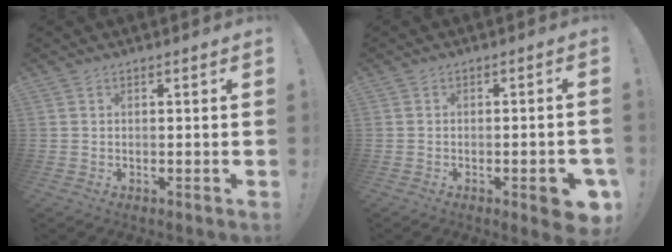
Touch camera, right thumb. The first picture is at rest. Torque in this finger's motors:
{"motor_torque": [0.74, 0.96, 0.95, -0.54, 0.28]}